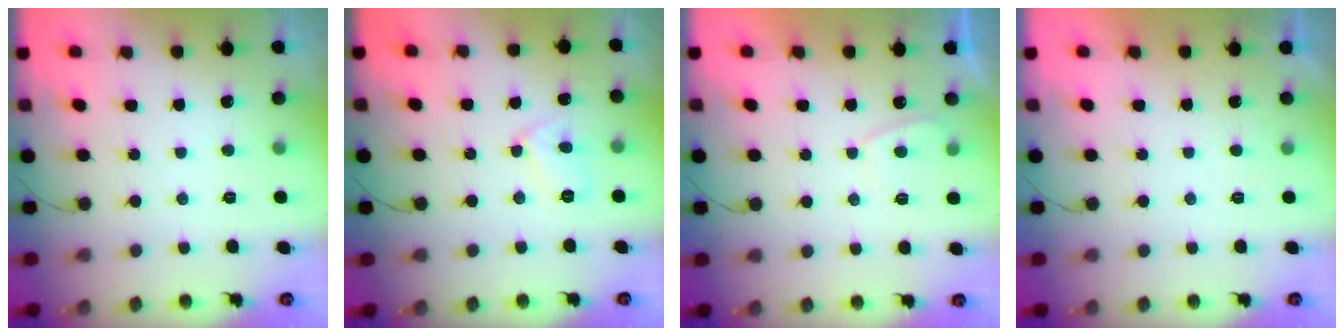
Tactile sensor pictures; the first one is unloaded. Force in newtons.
{"total": 5.6, "press": 5.6, "slide": 0.6}
{"total": 2.4, "press": 2.3, "slide": 0.7}
{"total": 2.0, "press": 2.0, "slide": 0.6}